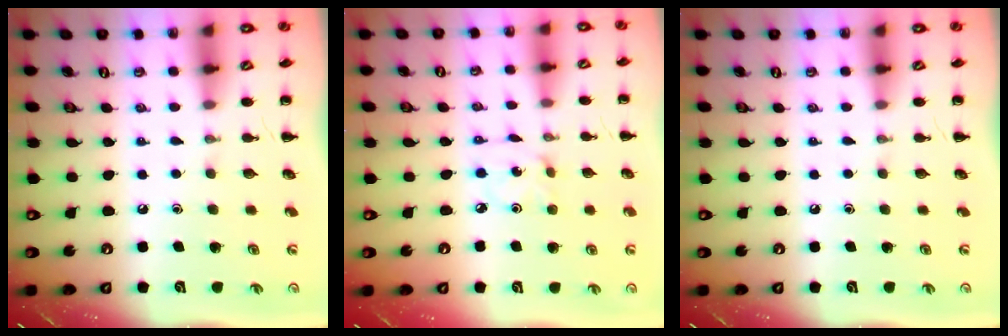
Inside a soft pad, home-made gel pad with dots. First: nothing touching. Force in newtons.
{"total": 1.8, "press": 1.7, "slide": 0.5}
{"total": 0.0}